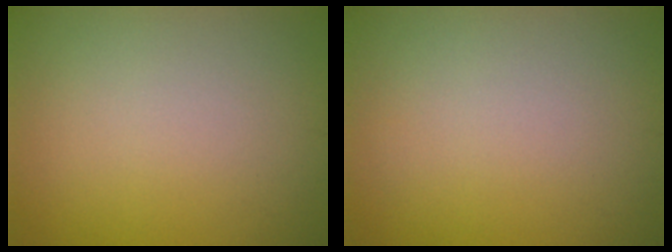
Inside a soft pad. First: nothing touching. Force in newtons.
{"total": 0.0}